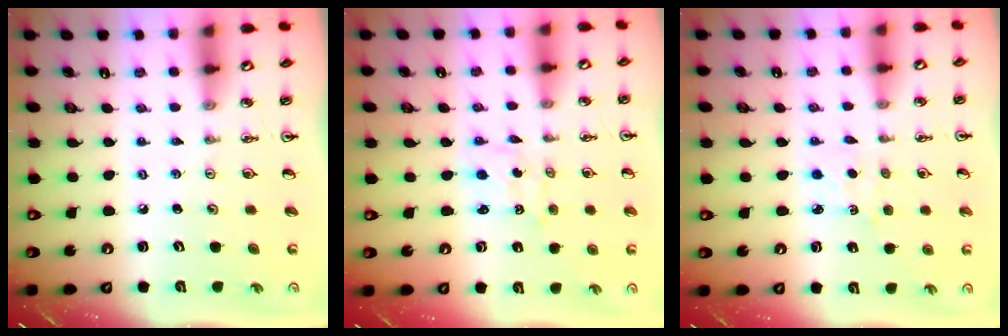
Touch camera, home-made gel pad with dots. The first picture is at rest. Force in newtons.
{"total": 1.1, "press": 0.7, "slide": 0.8}
{"total": 2.3, "press": 2.3, "slide": 0.3}